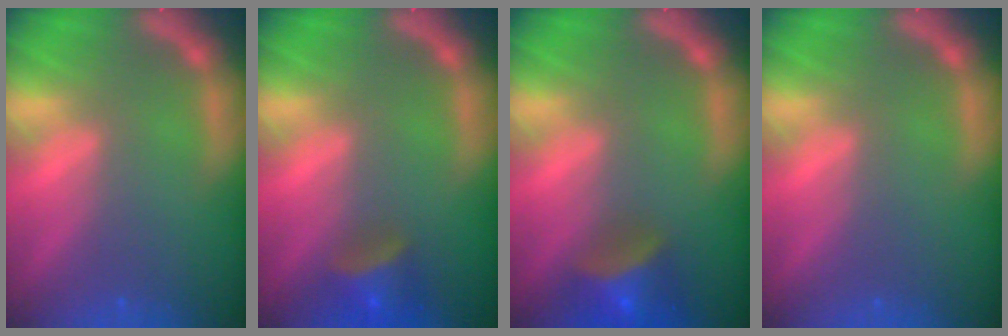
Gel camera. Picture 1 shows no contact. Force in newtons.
{"total": 4.0}
{"total": 5.5}
{"total": 0.0}